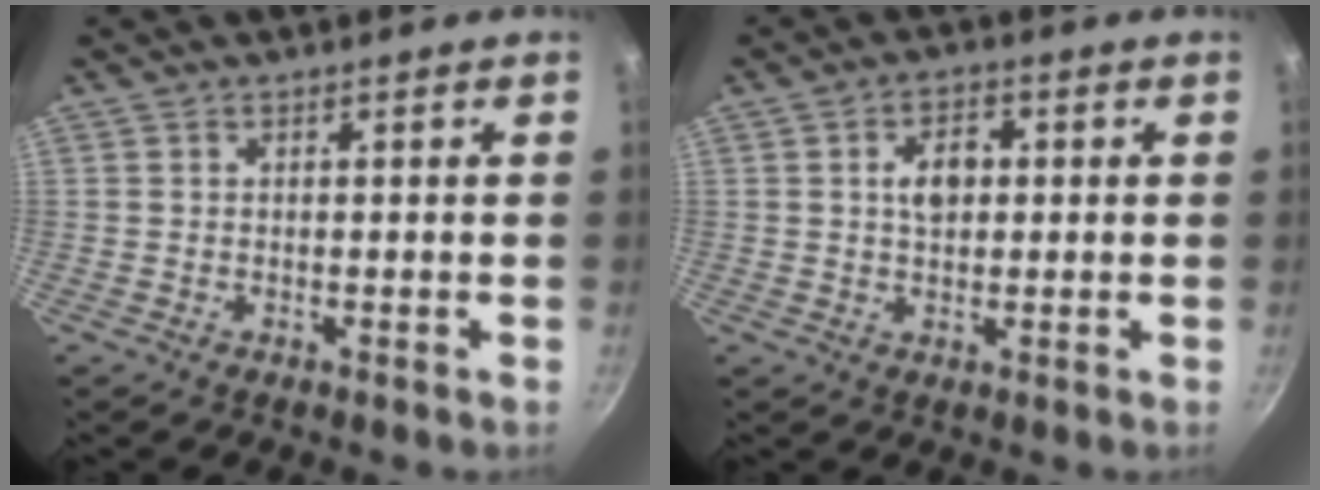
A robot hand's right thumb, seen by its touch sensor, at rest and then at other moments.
{"total": 5.4, "force": [0.8, 3.6, 4.0], "torque": [-0.046, 0.008, 0.010]}